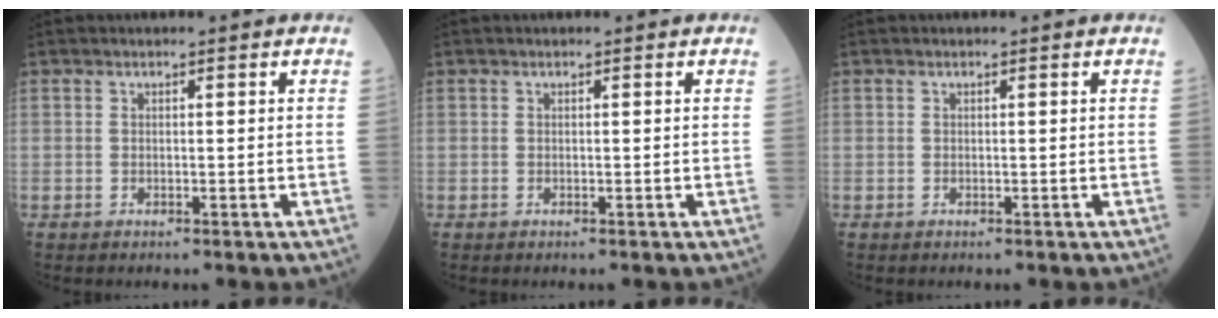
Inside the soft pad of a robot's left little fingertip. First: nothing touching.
{"total": 0.0}
{"total": 0.0}